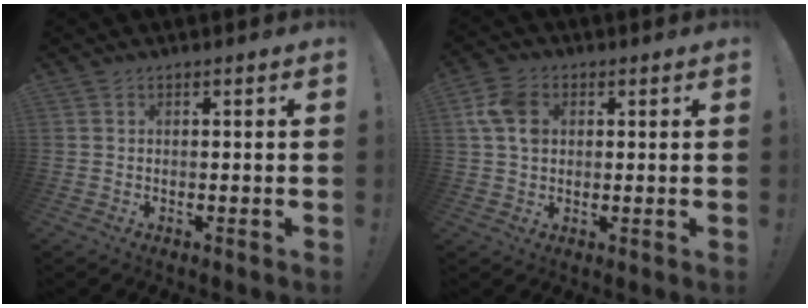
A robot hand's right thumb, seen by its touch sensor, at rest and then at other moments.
{"total": 8.5, "force": [1.9, 6.2, 5.5], "torque": [-0.110, 0.010, 0.040]}